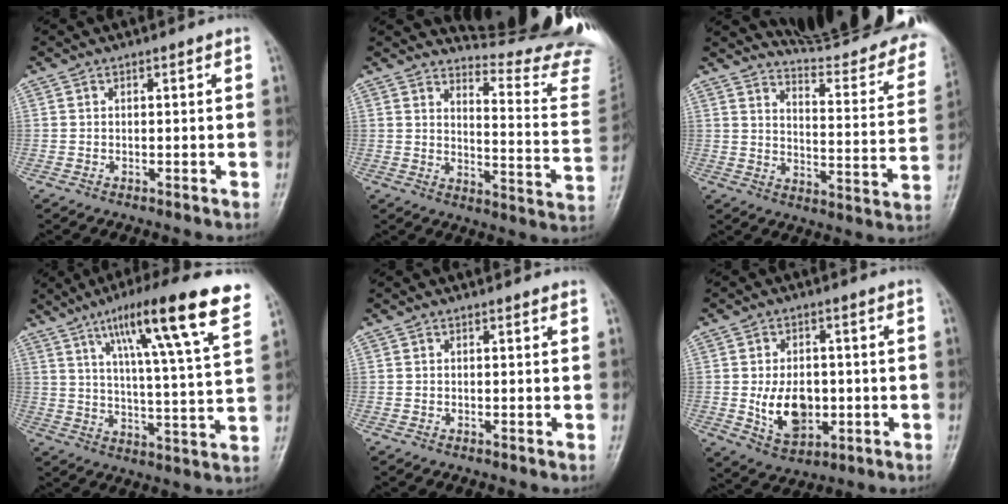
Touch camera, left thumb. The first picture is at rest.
{"total": 19.1, "force": [18.8, 0.0, 3.2], "torque": [-0.017, -0.225, 0.218]}
{"total": 23.9, "force": [21.8, 2.9, 9.5], "torque": [-0.097, -0.179, 0.269]}
{"total": 19.7, "force": [11.3, 2.0, 16.0], "torque": [-0.228, -0.034, 0.167]}
{"total": 1.1, "force": [1.1, 0.2, 0.2], "torque": [-0.005, -0.002, 0.010]}
{"total": 9.1, "force": [-0.9, 6.1, 6.6], "torque": [-0.090, -0.007, -0.002]}